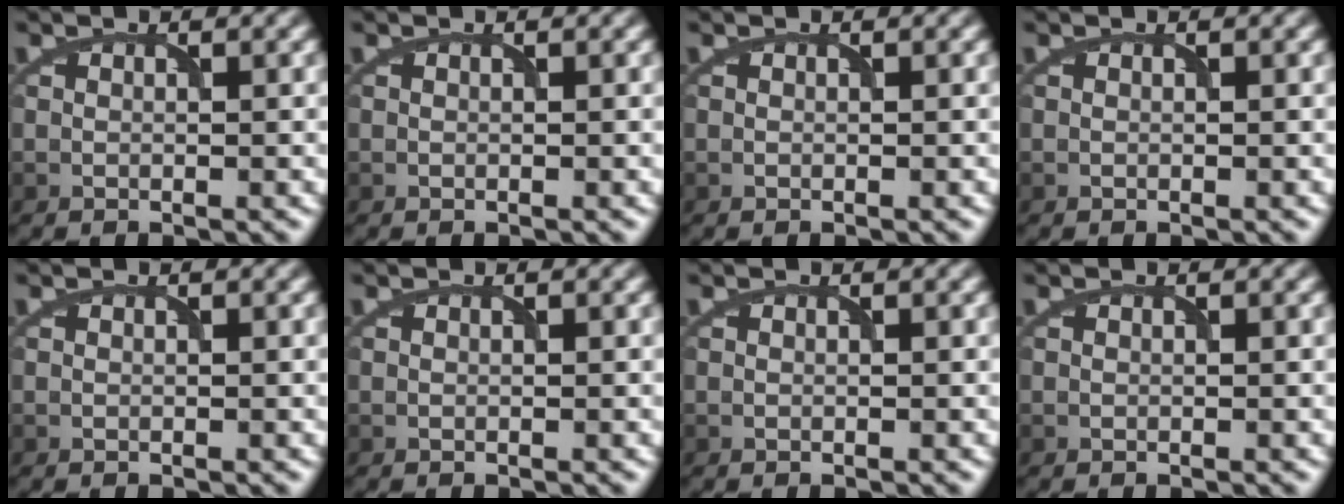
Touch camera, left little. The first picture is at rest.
{"total": 0.0}
{"total": 0.0}
{"total": 0.0}
{"total": 0.0}
{"total": 0.0}
{"total": 0.0}
{"total": 0.0}